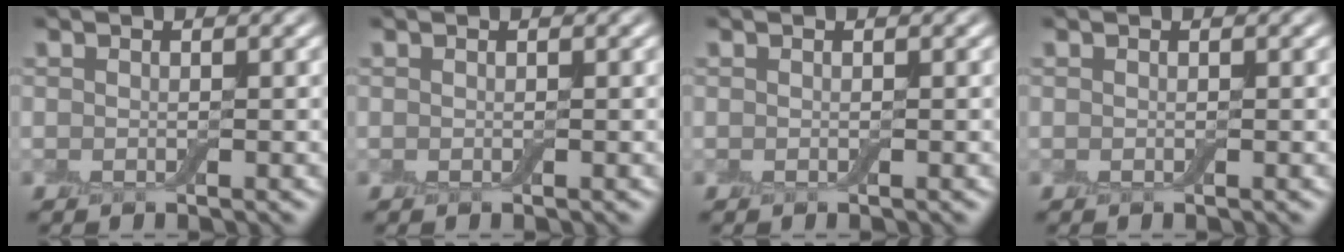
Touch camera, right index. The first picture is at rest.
{"total": 0.0}
{"total": 0.0}
{"total": 0.0}